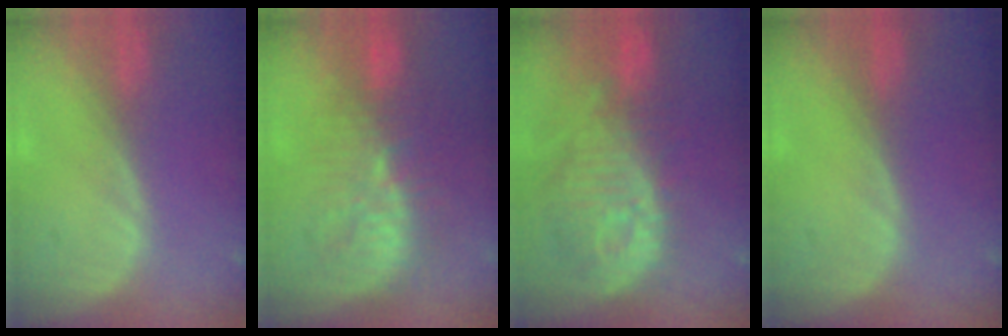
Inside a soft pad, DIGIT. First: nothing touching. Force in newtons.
{"total": 9.2, "press": 9.0, "slide": 2.1}
{"total": 12.5, "press": 11.1, "slide": 5.7}
{"total": 0.0}